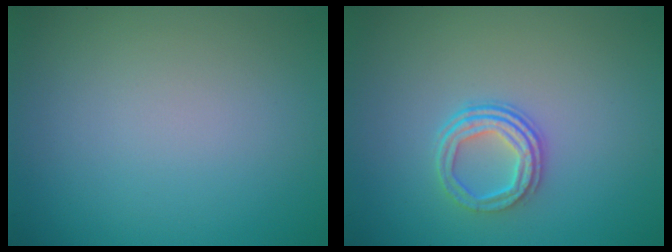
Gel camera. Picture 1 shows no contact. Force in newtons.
{"total": 3.2, "press": 2.5, "slide": 2.0}